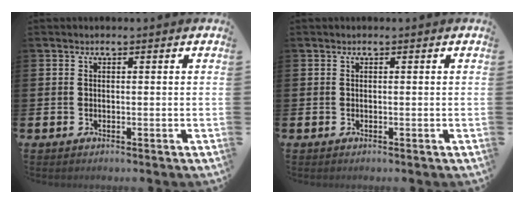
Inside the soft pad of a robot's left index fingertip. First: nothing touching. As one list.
[{"total": 0.0}]